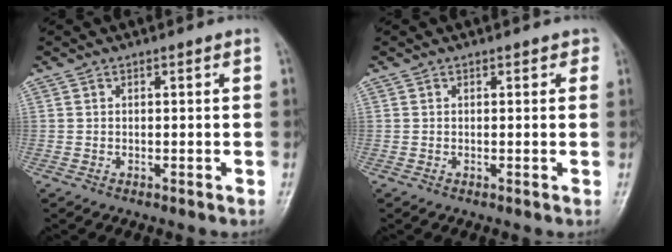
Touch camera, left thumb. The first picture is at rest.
{"total": 1.0, "force": [0.5, 0.7, 0.5], "torque": [0.008, 0.000, 0.000]}